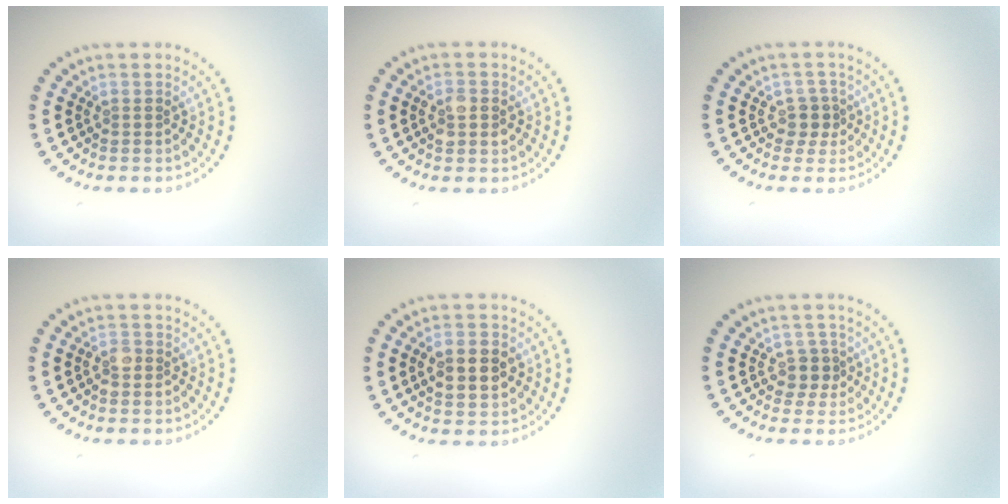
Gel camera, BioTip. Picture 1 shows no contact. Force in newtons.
{"total": 2.5, "press": 2.5, "slide": 0.1}
{"total": 1.8, "press": 1.5, "slide": 1.1}
{"total": 1.4, "press": 1.3, "slide": 0.6}
{"total": 4.5, "press": 4.5, "slide": 0.1}
{"total": 1.8, "press": 1.4, "slide": 1.1}